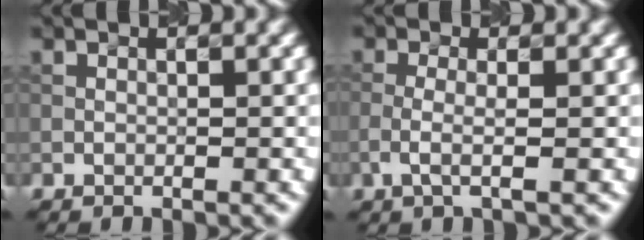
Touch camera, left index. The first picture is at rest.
{"total": 1.6, "force": [-0.6, 0.4, 1.5], "torque": [-0.038, 0.002, -0.014]}